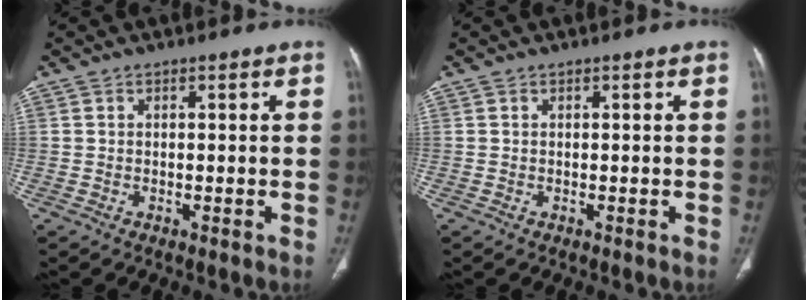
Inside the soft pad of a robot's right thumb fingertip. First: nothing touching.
{"total": 0.0}